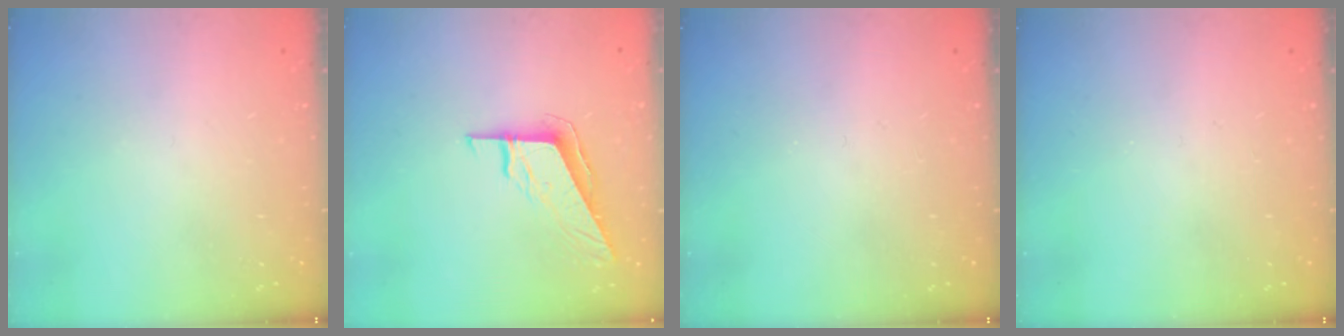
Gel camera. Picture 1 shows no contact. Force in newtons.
{"total": 8.6, "press": 8.6, "slide": 0.2}
{"total": 0.0}
{"total": 0.0}